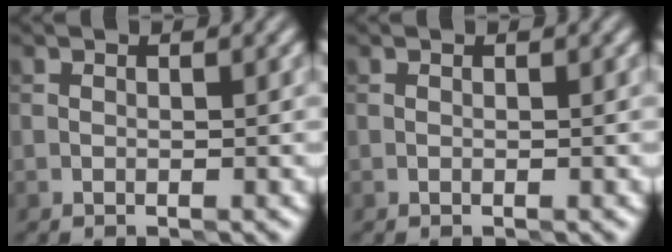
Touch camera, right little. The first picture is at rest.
{"total": 0.0}